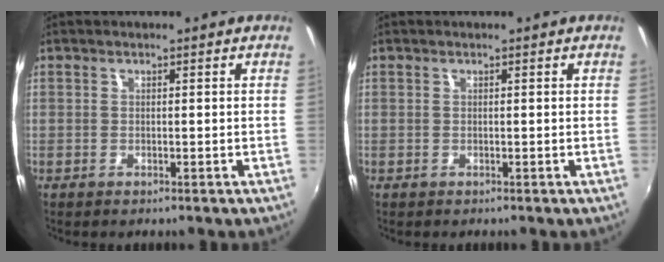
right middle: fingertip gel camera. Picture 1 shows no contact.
{"total": 0.0}